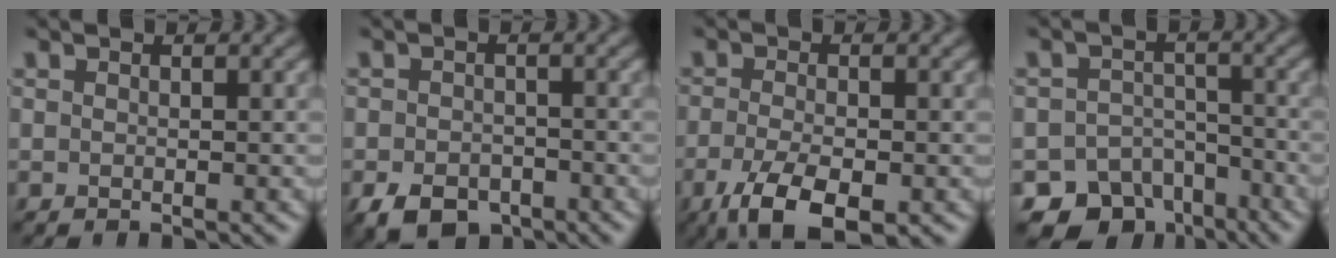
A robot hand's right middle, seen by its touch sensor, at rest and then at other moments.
{"total": 4.5, "force": [-2.9, 2.8, 2.0], "torque": [-0.034, -0.007, -0.052]}
{"total": 6.2, "force": [-3.5, 2.4, 4.5], "torque": [-0.099, -0.015, -0.064]}
{"total": 7.5, "force": [-5.9, 4.5, 1.2], "torque": [0.002, -0.012, -0.084]}